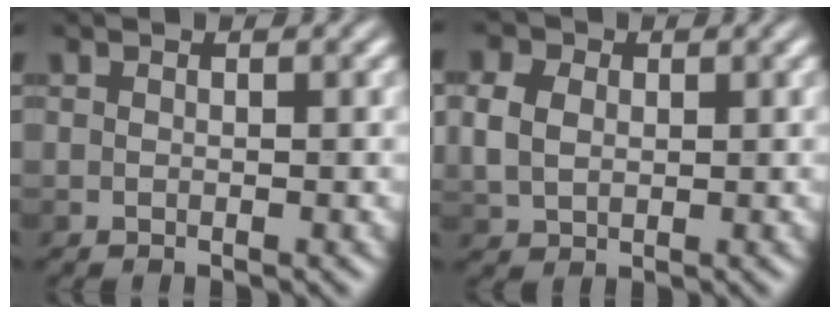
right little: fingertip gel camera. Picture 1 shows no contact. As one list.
[{"total": 4.2, "force": [1.1, 3.2, 2.5], "torque": [-0.063, 0.013, 0.009]}]